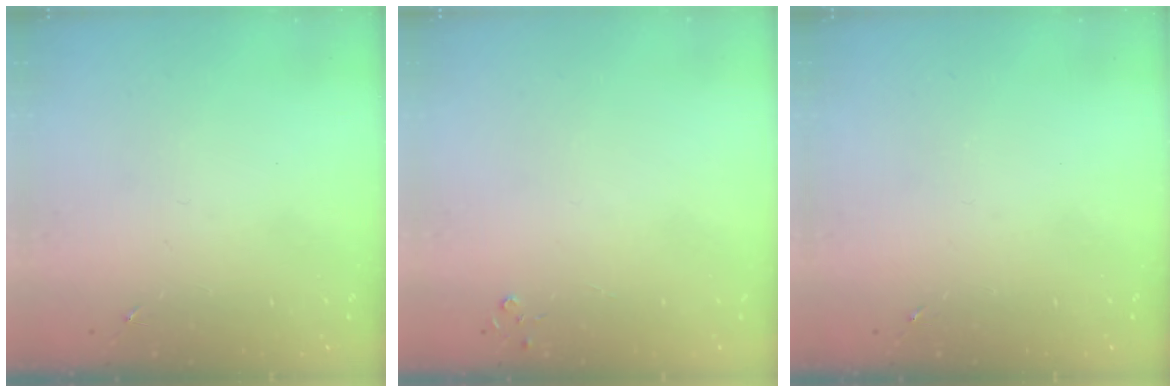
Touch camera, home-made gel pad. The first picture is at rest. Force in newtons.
{"total": 2.8, "press": 2.8, "slide": 0.3}
{"total": 0.0}